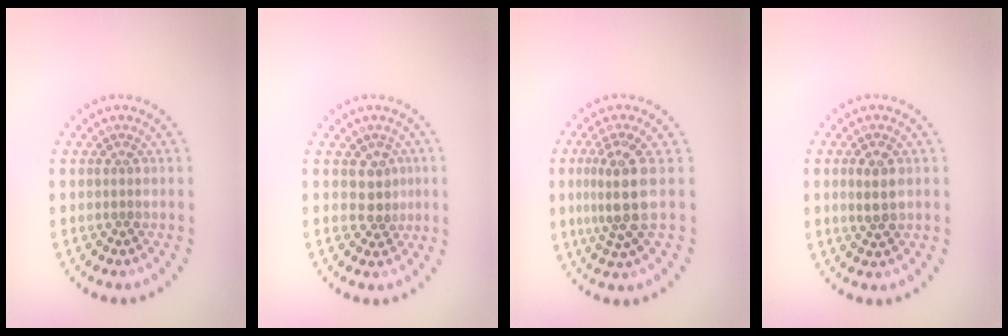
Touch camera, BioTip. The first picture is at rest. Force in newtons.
{"total": 1.9, "press": 1.6, "slide": 1.0}
{"total": 4.0, "press": 3.3, "slide": 2.1}
{"total": 1.7, "press": 1.7, "slide": 0.6}